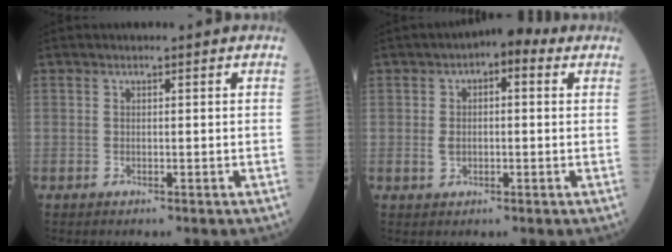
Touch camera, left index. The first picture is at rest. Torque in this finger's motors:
{"motor_torque": [0.35, -0.24, 0.38, 0.09]}